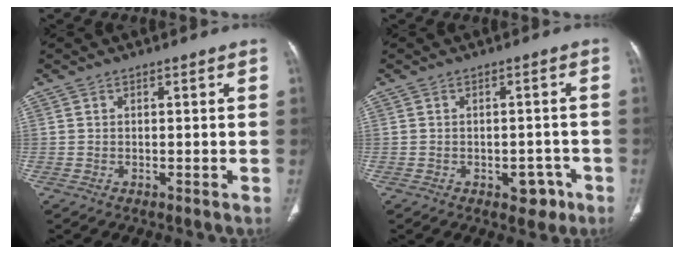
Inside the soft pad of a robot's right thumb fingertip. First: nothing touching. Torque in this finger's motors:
{"motor_torque": [2.63, 2.38, 0.37, -0.59, -0.03]}